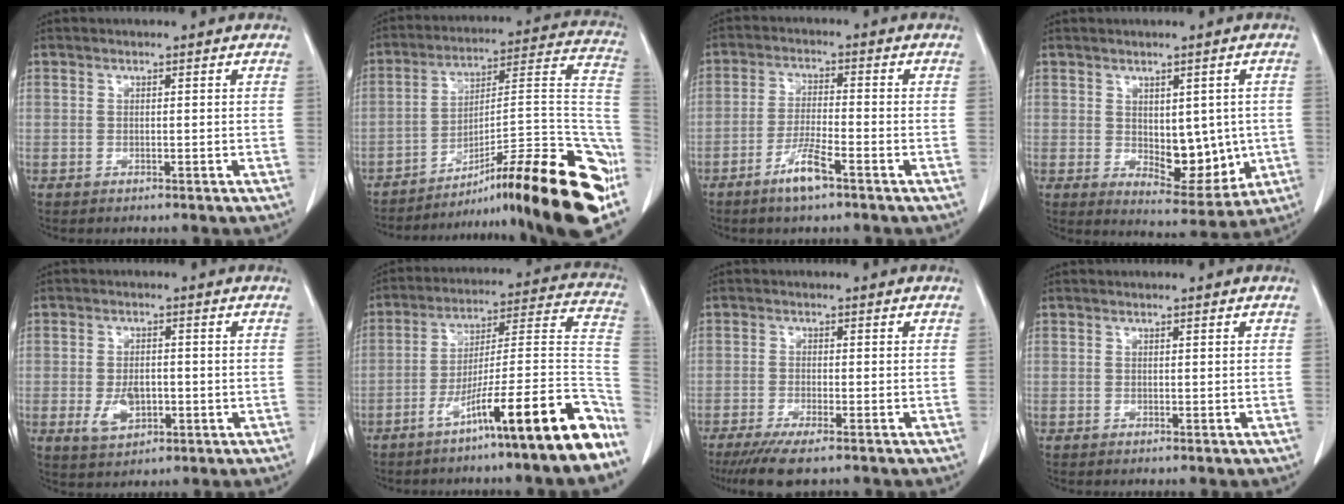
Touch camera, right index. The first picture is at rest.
{"total": 29.1, "force": [-18.6, 2.2, 22.3], "torque": [-0.210, 0.005, -0.276]}
{"total": 5.8, "force": [-3.7, 0.6, 4.4], "torque": [-0.087, -0.005, -0.071]}
{"total": 8.6, "force": [-0.5, 4.6, 7.3], "torque": [-0.084, -0.004, 0.012]}
{"total": 5.0, "force": [-1.2, 3.0, 3.8], "torque": [-0.069, 0.000, -0.011]}
{"total": 19.9, "force": [-12.1, 0.5, 15.8], "torque": [-0.180, 0.021, -0.199]}
{"total": 6.3, "force": [-4.7, 0.8, 4.2], "torque": [-0.065, -0.014, -0.076]}
{"total": 0.0}